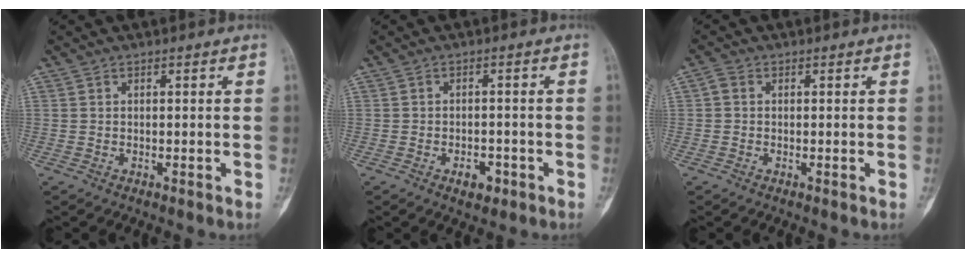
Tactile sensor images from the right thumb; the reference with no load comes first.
{"total": 3.3, "force": [-1.7, 1.9, 2.1], "torque": [-0.019, 0.009, -0.022]}
{"total": 1.4, "force": [0.0, 1.1, 0.8], "torque": [-0.014, 0.001, -0.006]}